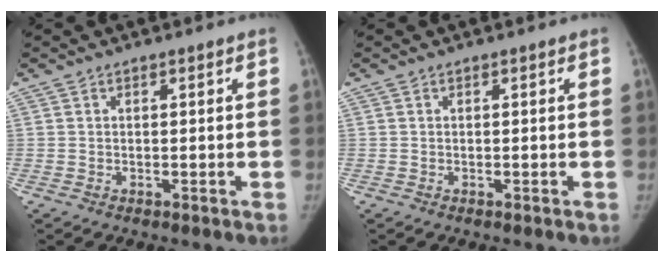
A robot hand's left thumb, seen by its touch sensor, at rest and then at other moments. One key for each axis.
{"total": 0.0}